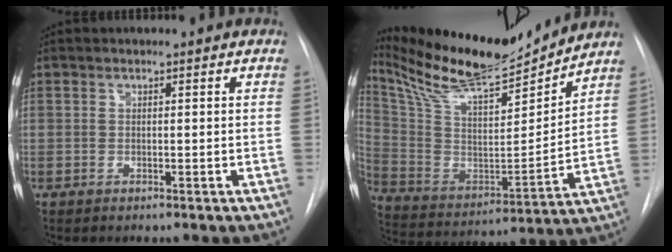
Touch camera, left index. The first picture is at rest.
{"total": 20.8, "force": [18.9, 2.1, 8.3], "torque": [-0.168, -0.016, 0.324]}